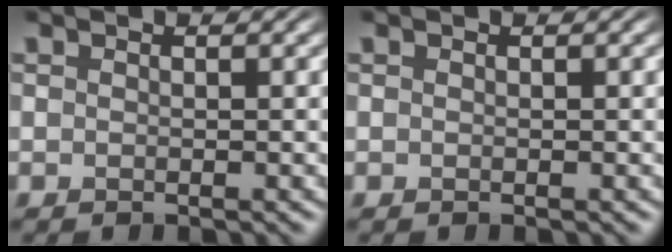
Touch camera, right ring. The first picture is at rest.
{"total": 0.0}